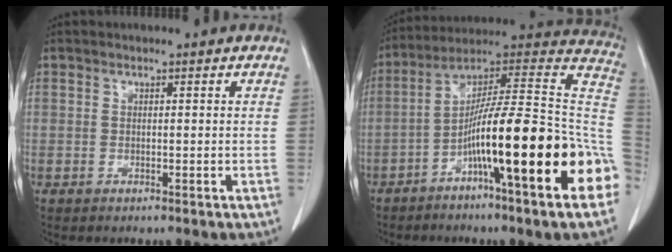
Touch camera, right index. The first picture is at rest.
{"total": 27.2, "force": [-8.7, 1.1, 25.7], "torque": [-0.303, 0.007, -0.148]}